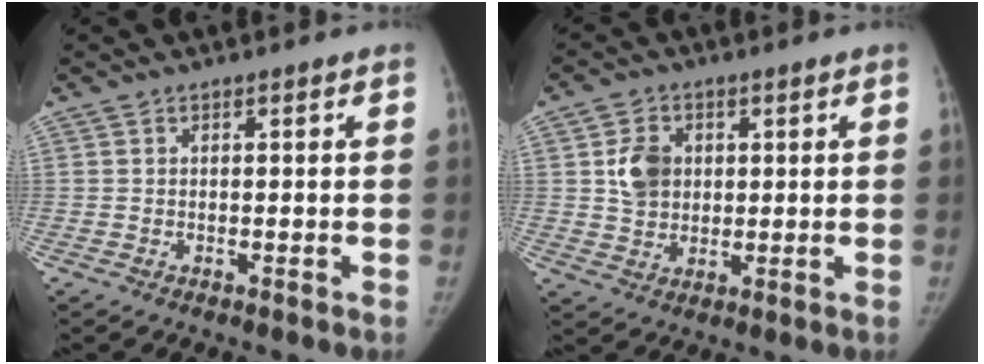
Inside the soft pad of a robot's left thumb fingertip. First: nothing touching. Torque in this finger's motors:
{"motor_torque": [0.93, 0.99, 0.24, -0.25, 0.04]}